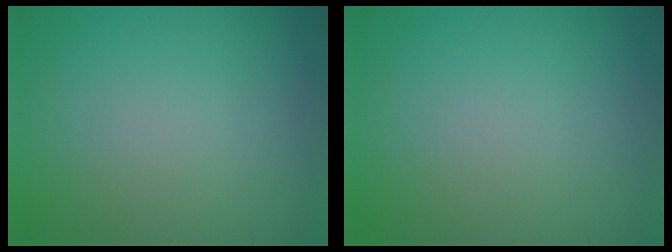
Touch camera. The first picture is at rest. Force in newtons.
{"total": 0.0}